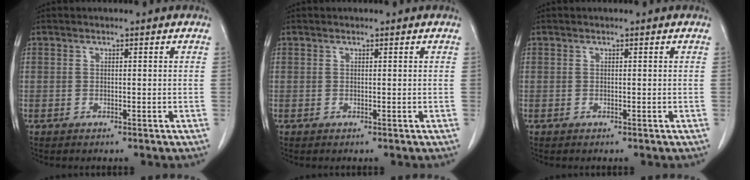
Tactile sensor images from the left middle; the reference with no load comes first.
{"total": 0.0}
{"total": 0.0}